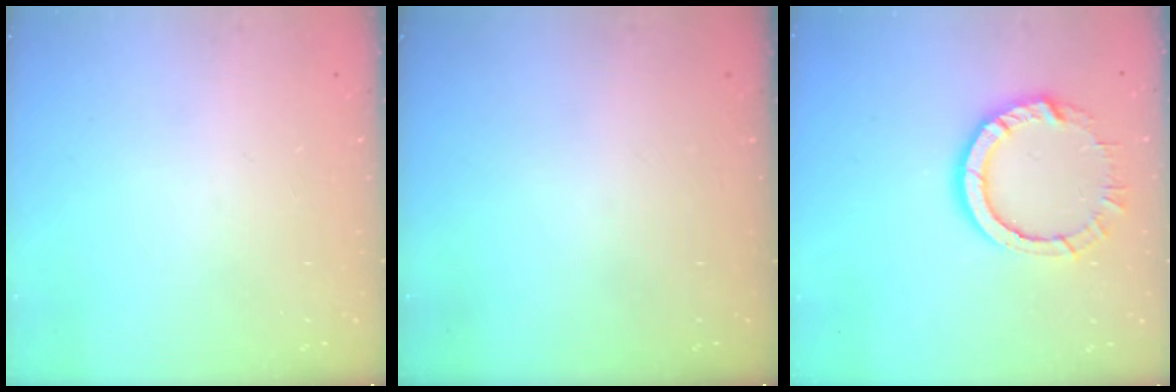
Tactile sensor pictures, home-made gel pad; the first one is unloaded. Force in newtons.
{"total": 0.0}
{"total": 9.8, "press": 9.8, "slide": 0.4}